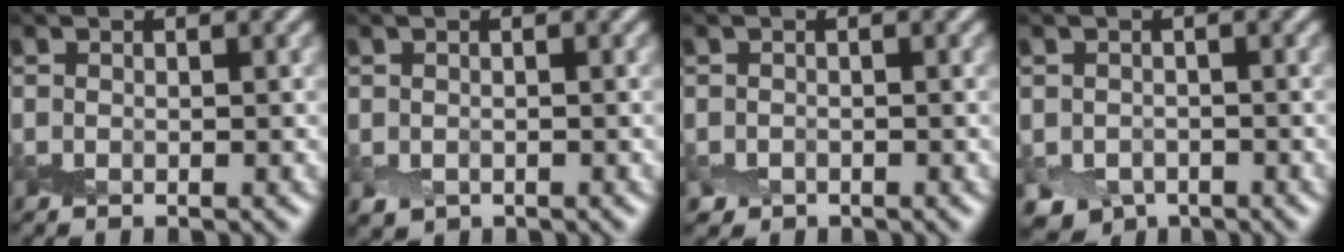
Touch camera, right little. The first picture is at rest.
{"total": 0.7, "force": [-0.2, 0.6, 0.3], "torque": [-0.006, -0.007, -0.002]}
{"total": 0.8, "force": [-0.5, 0.6, 0.0], "torque": [0.003, -0.005, -0.010]}
{"total": 3.1, "force": [-2.0, 2.0, 1.2], "torque": [-0.016, -0.013, -0.039]}